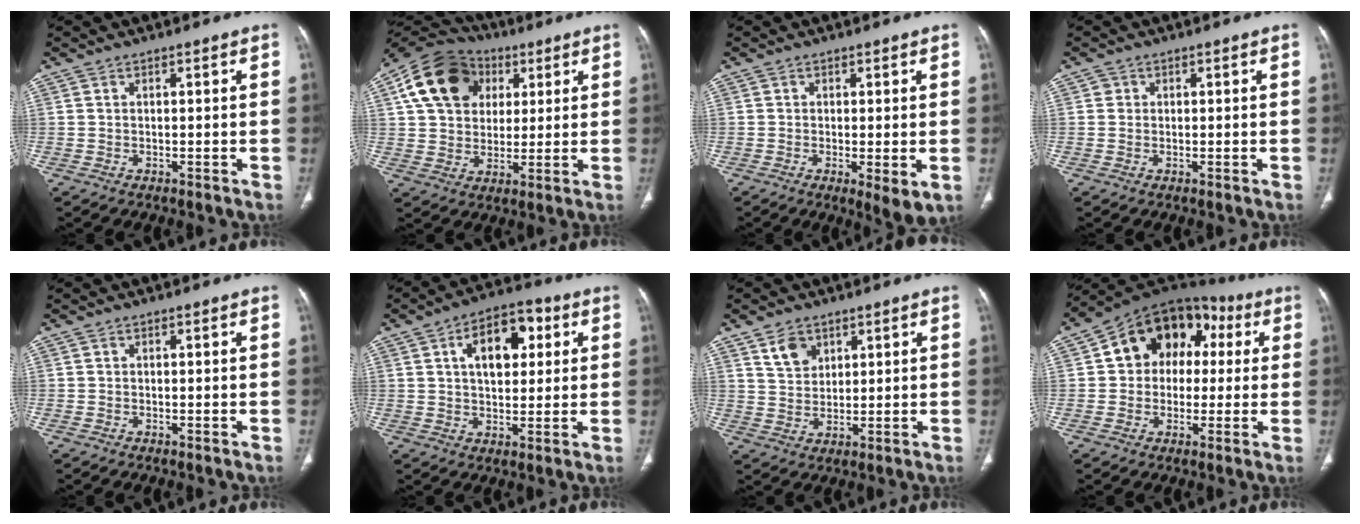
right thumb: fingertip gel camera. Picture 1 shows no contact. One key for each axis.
{"total": 16.5, "fx": 5.5, "fy": 12.6, "fz": 9.2, "tx": -0.151, "ty": 0.009, "tz": 0.091}
{"total": 4.6, "fx": -1.0, "fy": 1.2, "fz": 4.3, "tx": -0.073, "ty": -0.018, "tz": -0.015}
{"total": 1.0, "fx": 0.2, "fy": 0.9, "fz": 0.1, "tx": 0.006, "ty": 0.003, "tz": 0.002}
{"total": 0.0}
{"total": 12.1, "fx": 3.6, "fy": 7.1, "fz": 9.1, "tx": -0.108, "ty": 0.009, "tz": 0.051}
{"total": 5.3, "fx": 3.2, "fy": 3.6, "fz": 2.2, "tx": -0.024, "ty": -0.021, "tz": 0.067}
{"total": 15.7, "fx": 3.0, "fy": 12.0, "fz": 9.8, "tx": -0.097, "ty": 0.038, "tz": 0.038}